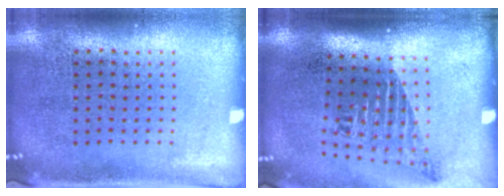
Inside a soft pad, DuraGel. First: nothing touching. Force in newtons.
{"total": 1.8, "press": 1.2, "slide": 1.3}